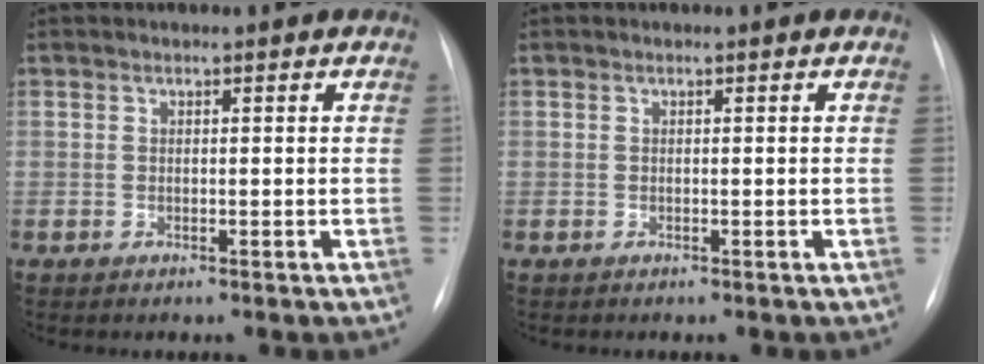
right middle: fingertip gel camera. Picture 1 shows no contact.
{"total": 0.0}